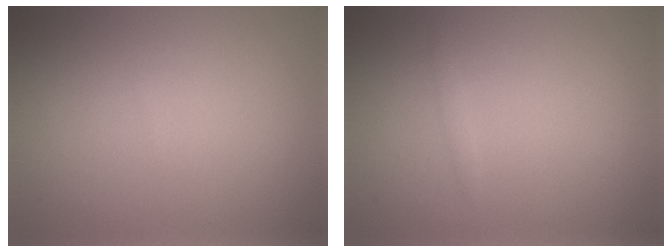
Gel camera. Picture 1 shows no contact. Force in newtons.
{"total": 0.6, "press": 0.6, "slide": 0.0}